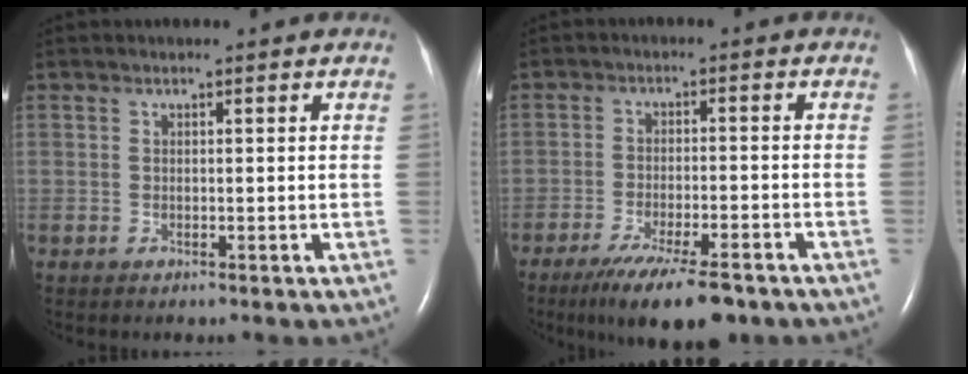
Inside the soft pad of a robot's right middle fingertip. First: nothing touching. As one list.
[{"total": 11.3, "force": [-8.3, 2.1, 7.4], "torque": [-0.122, -0.024, -0.132]}]